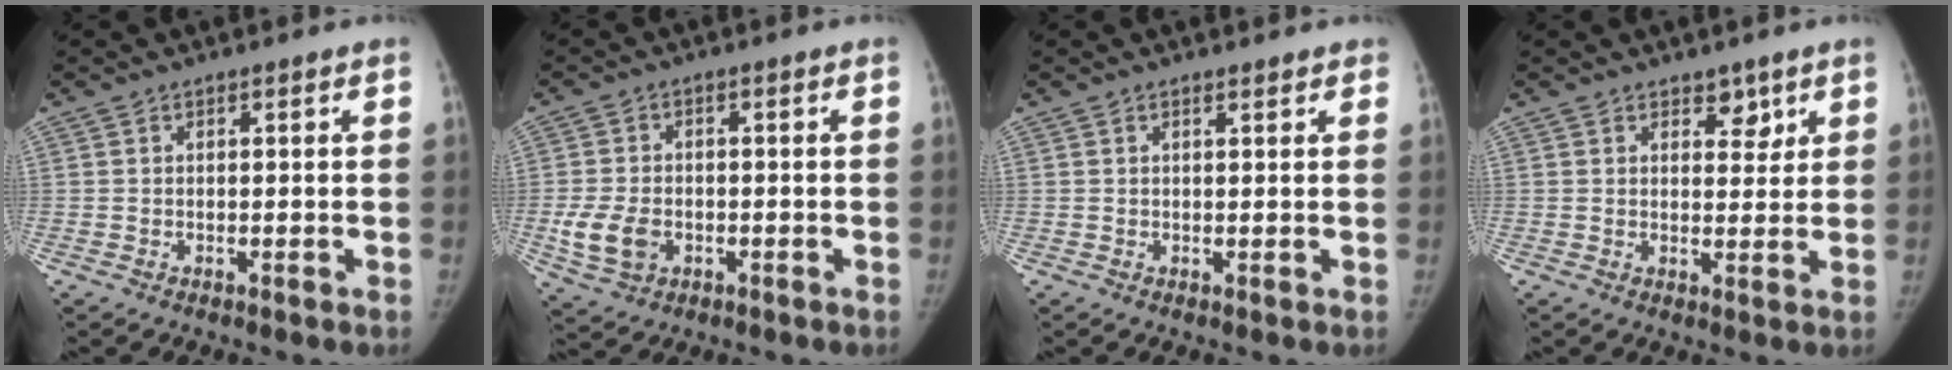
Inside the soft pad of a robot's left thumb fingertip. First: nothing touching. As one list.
[{"total": 7.1, "force": [-1.8, 5.2, 4.6], "torque": [-0.090, -0.001, -0.027]}, {"total": 1.3, "force": [1.0, 0.6, 0.6], "torque": [-0.004, -0.003, 0.011]}, {"total": 3.6, "force": [2.4, 2.2, 1.6], "torque": [0.006, -0.015, 0.035]}]